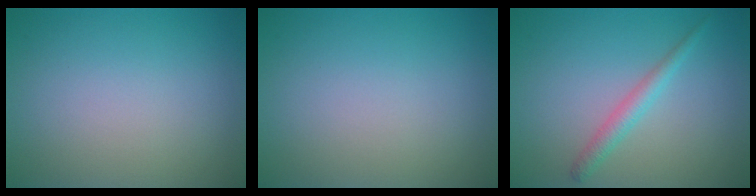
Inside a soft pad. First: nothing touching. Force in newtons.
{"total": 0.0}
{"total": 1.9, "press": 1.9, "slide": 0.1}